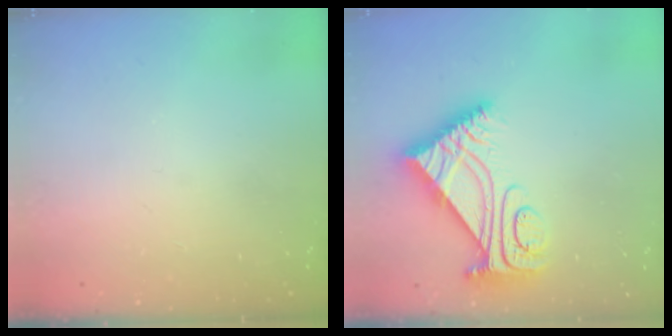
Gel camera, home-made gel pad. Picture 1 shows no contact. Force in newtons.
{"total": 9.6, "press": 9.6, "slide": 0.9}